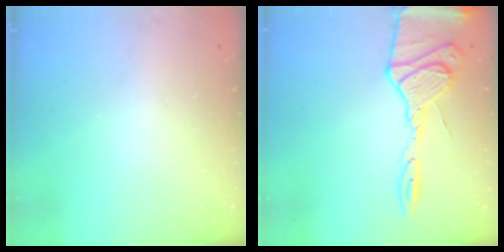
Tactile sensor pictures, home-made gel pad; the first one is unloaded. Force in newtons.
{"total": 15.7, "press": 15.6, "slide": 1.2}